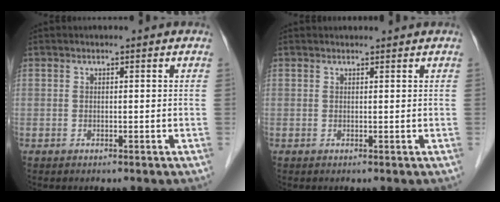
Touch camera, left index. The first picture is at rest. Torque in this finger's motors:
{"motor_torque": [-0.32, -0.44, -0.02, 0.01]}